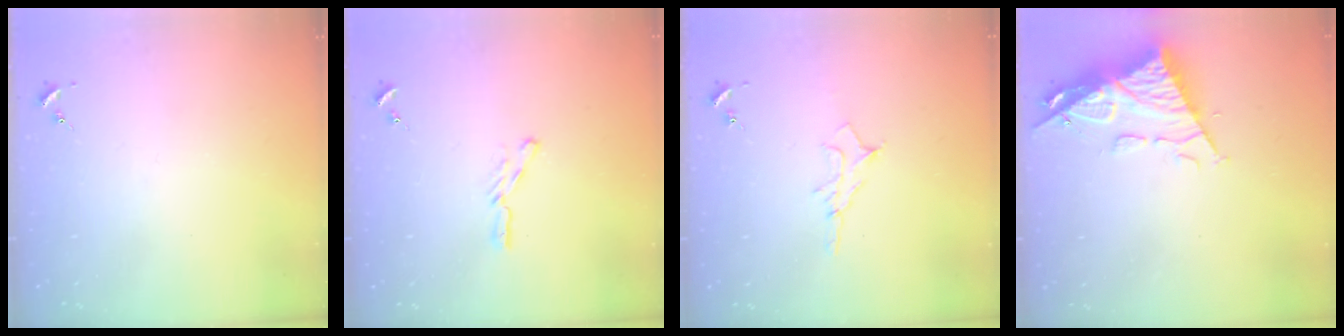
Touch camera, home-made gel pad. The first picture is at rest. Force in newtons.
{"total": 4.7, "press": 4.7, "slide": 0.3}
{"total": 6.2, "press": 6.1, "slide": 0.8}
{"total": 13.0, "press": 12.9, "slide": 1.4}